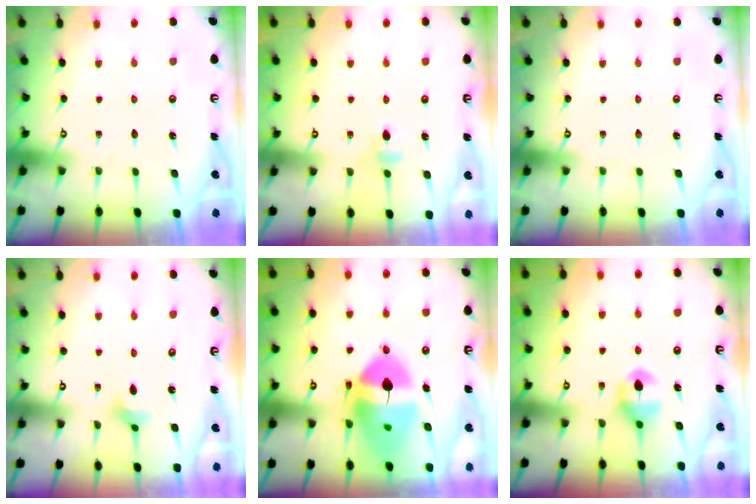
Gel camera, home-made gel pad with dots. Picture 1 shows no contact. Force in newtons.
{"total": 3.6, "press": 3.4, "slide": 1.0}
{"total": 0.0}
{"total": 2.3, "press": 2.2, "slide": 0.4}
{"total": 18.1, "press": 18.0, "slide": 2.4}
{"total": 7.3, "press": 7.3, "slide": 0.5}